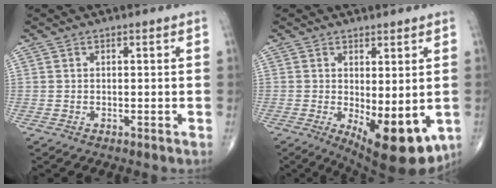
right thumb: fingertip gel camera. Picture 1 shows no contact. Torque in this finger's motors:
{"motor_torque": [-0.01, 0.81, 0.10, -0.27, 0.11]}